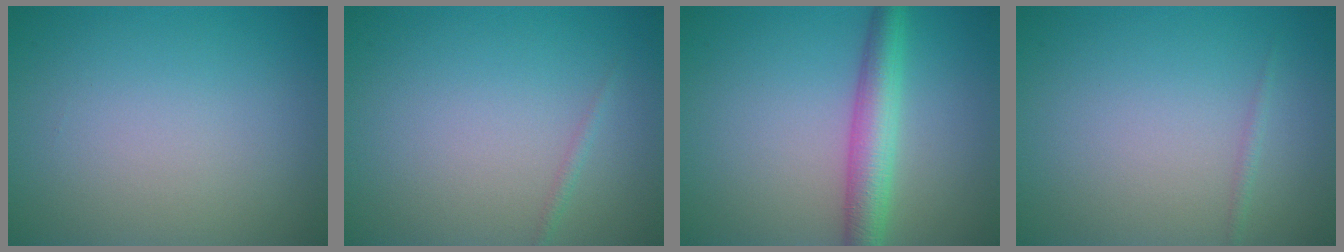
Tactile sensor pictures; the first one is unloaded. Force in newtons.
{"total": 0.6, "press": 0.6, "slide": 0.1}
{"total": 4.4, "press": 4.4, "slide": 0.1}
{"total": 0.6, "press": 0.6, "slide": 0.0}